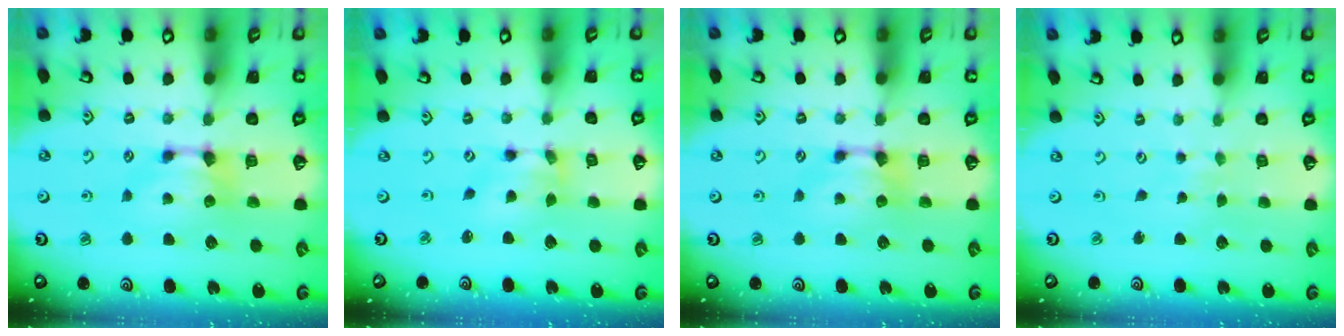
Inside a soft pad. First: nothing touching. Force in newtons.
{"total": 2.1, "press": 1.4, "slide": 1.5}
{"total": 0.0}
{"total": 5.2, "press": 5.2, "slide": 0.2}